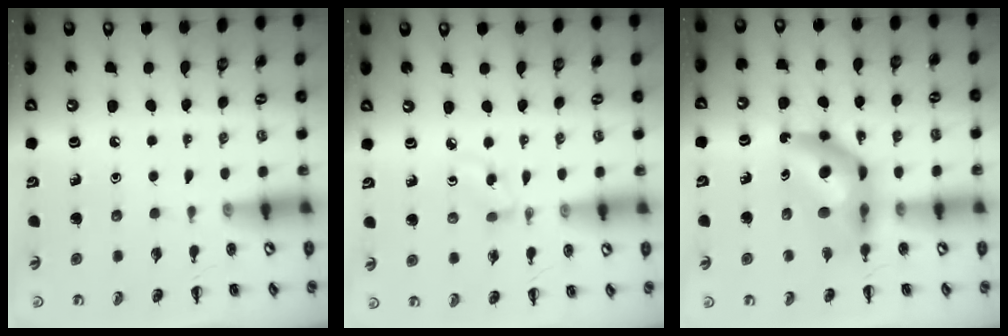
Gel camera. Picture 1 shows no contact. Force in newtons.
{"total": 2.7, "press": 2.5, "slide": 1.1}
{"total": 9.3, "press": 8.8, "slide": 3.2}